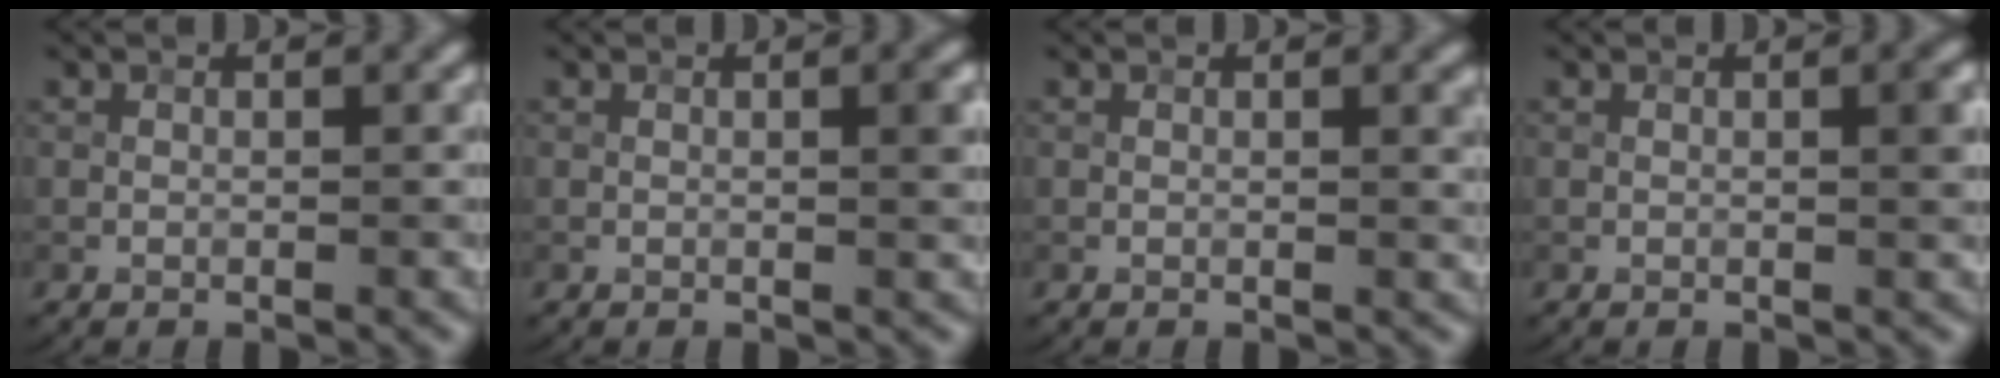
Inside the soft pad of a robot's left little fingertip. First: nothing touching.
{"total": 1.8, "force": [0.2, 0.3, 1.7], "torque": [-0.021, 0.003, 0.001]}
{"total": 1.2, "force": [0.3, 0.3, 1.2], "torque": [-0.012, 0.001, 0.002]}
{"total": 1.8, "force": [0.2, 0.4, 1.8], "torque": [-0.022, 0.003, 0.002]}